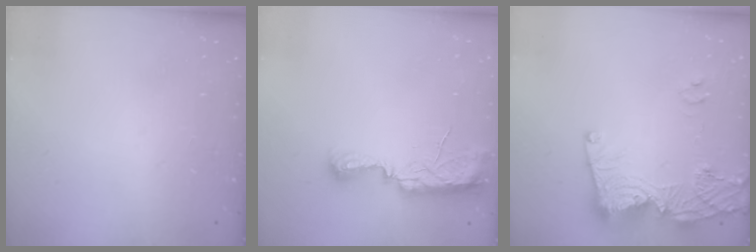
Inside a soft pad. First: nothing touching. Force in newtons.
{"total": 10.6, "press": 9.2, "slide": 5.3}
{"total": 14.9, "press": 14.8, "slide": 1.7}